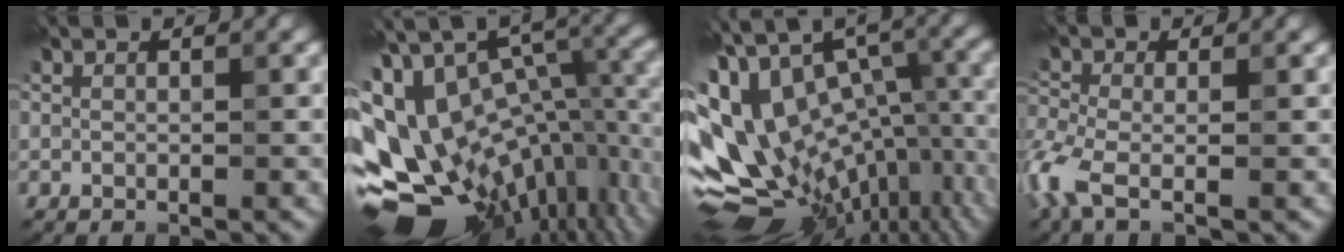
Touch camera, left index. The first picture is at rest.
{"total": 16.8, "force": [-4.2, 10.7, 12.3], "torque": [-0.204, 0.023, -0.046]}
{"total": 15.3, "force": [-0.8, 9.4, 12.1], "torque": [-0.207, 0.012, 0.019]}
{"total": 4.1, "force": [-1.8, 1.7, 3.3], "torque": [-0.089, -0.005, -0.051]}